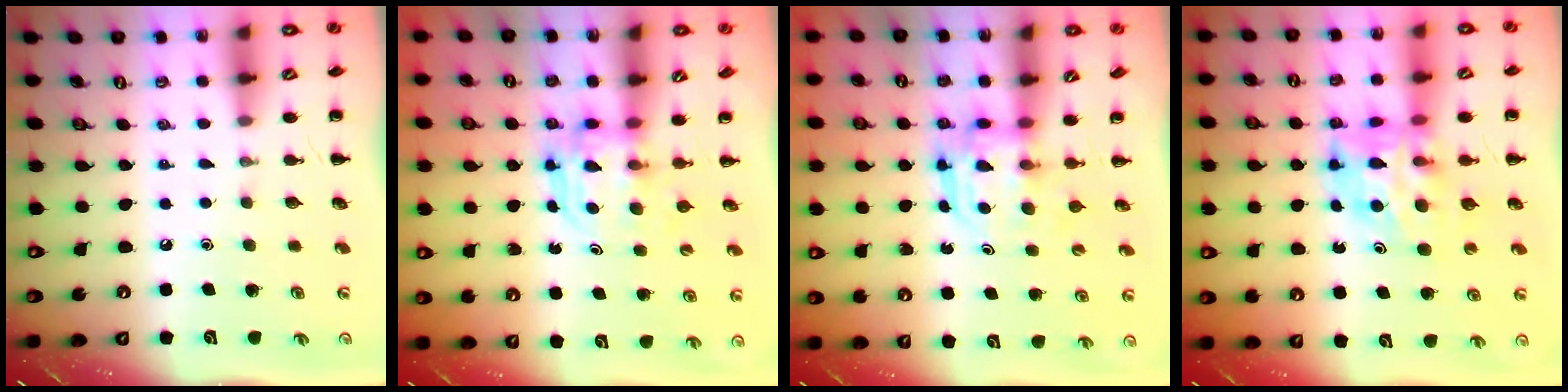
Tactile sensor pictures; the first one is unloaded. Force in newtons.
{"total": 3.6, "press": 3.6, "slide": 0.3}
{"total": 3.1, "press": 3.1, "slide": 0.2}
{"total": 9.2, "press": 8.9, "slide": 2.5}